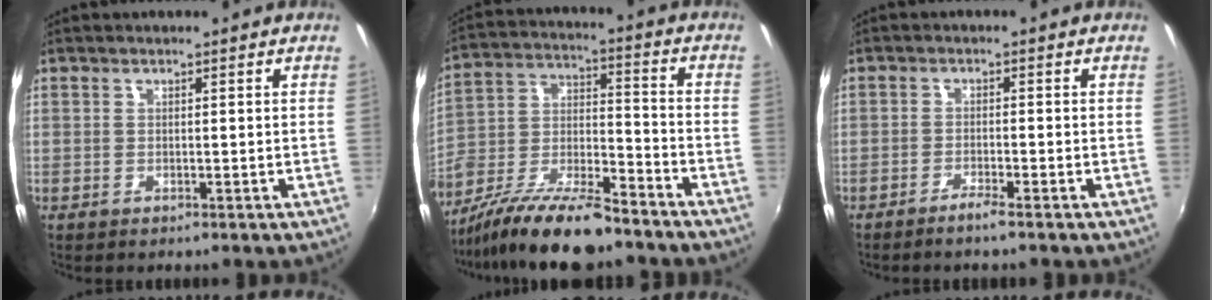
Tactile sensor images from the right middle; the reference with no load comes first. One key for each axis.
{"total": 16.8, "fx": -12.2, "fy": 4.5, "fz": 10.7, "tx": -0.220, "ty": -0.020, "tz": -0.221}
{"total": 2.4, "fx": -2.0, "fy": -0.2, "fz": 1.3, "tx": -0.041, "ty": -0.002, "tz": -0.042}